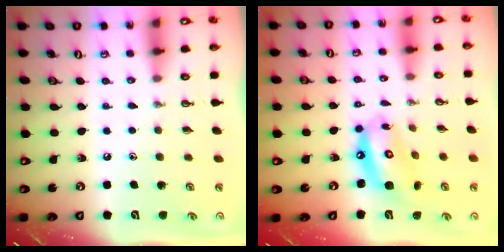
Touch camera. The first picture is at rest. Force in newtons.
{"total": 13.3, "press": 13.2, "slide": 1.5}